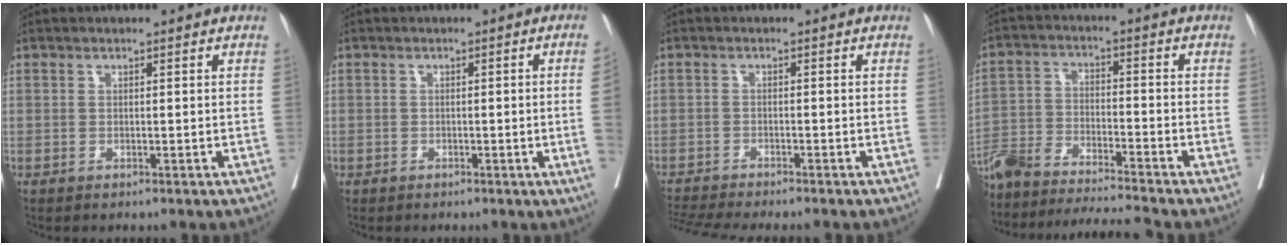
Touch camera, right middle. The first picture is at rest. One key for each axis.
{"total": 2.6, "fx": -0.6, "fy": -0.6, "fz": 2.5, "tx": -0.032, "ty": 0.001, "tz": -0.007}
{"total": 8.1, "fx": -7.4, "fy": -0.4, "fz": 3.2, "tx": -0.044, "ty": -0.011, "tz": -0.119}
{"total": 15.8, "fx": -14.8, "fy": -0.7, "fz": 5.5, "tx": -0.102, "ty": -0.002, "tz": -0.254}